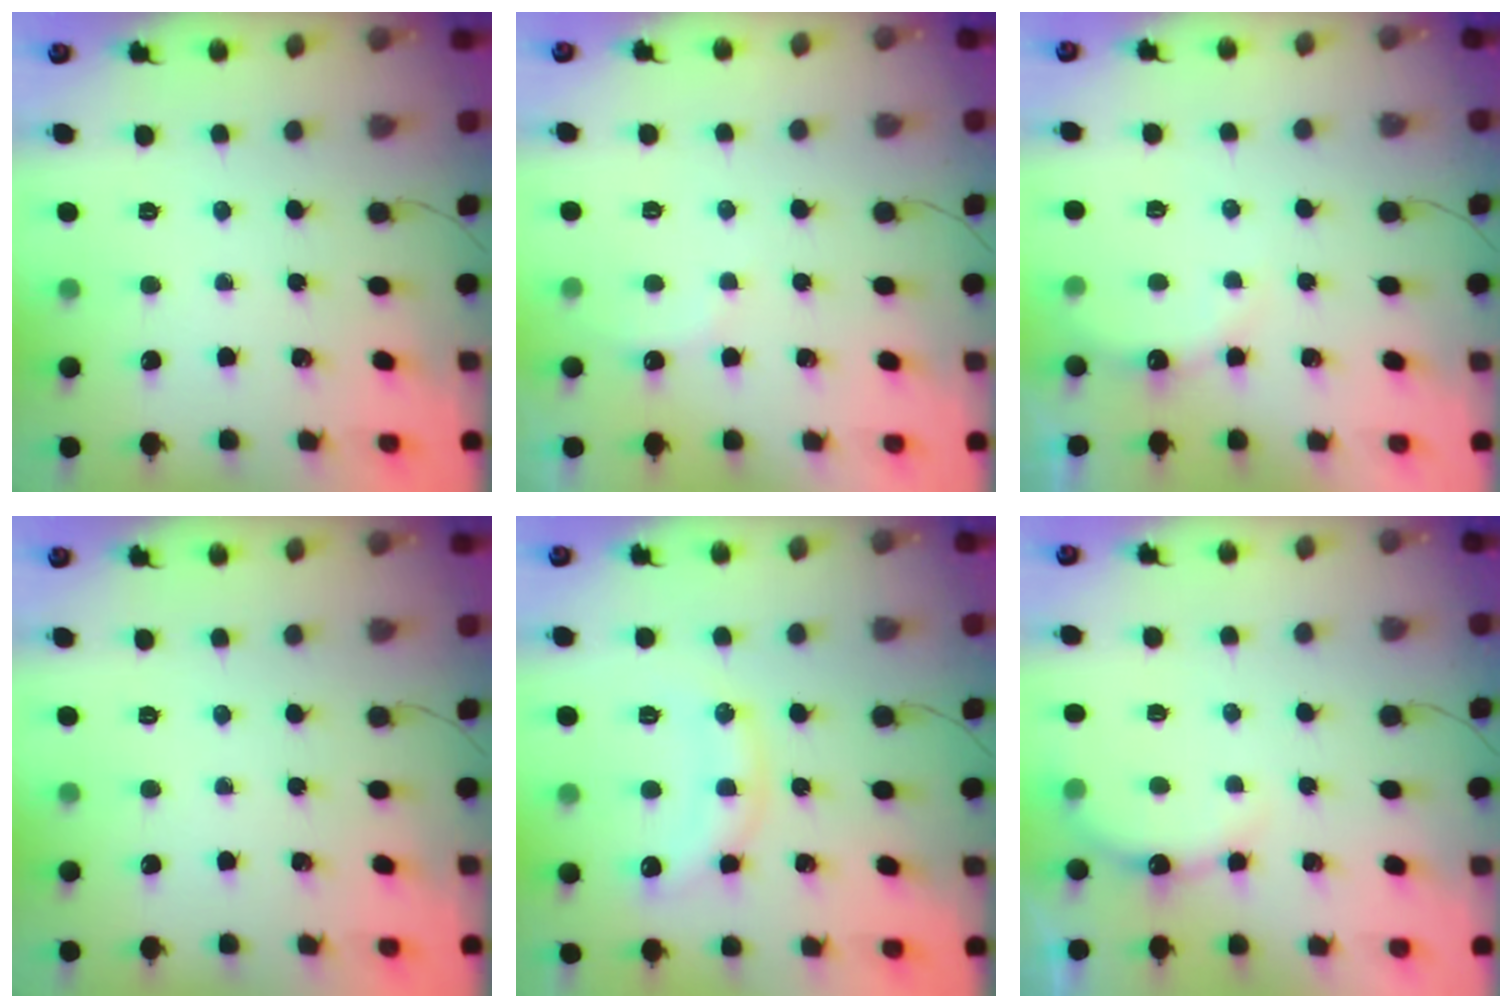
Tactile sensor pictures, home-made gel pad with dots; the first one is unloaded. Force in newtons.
{"total": 4.7, "press": 4.6, "slide": 1.0}
{"total": 8.3, "press": 8.2, "slide": 1.4}
{"total": 0.0}
{"total": 13.4, "press": 13.4, "slide": 0.6}
{"total": 6.3, "press": 6.1, "slide": 1.4}